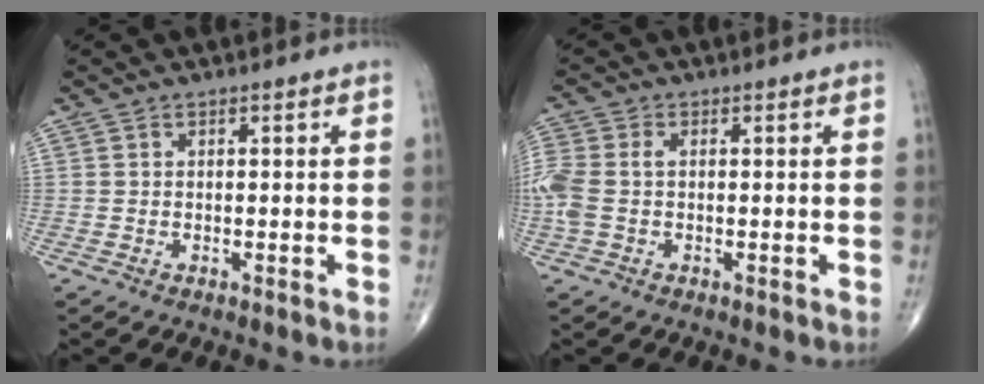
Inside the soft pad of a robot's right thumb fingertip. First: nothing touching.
{"total": 6.4, "force": [-0.4, 4.1, 5.0], "torque": [-0.150, 0.013, -0.010]}